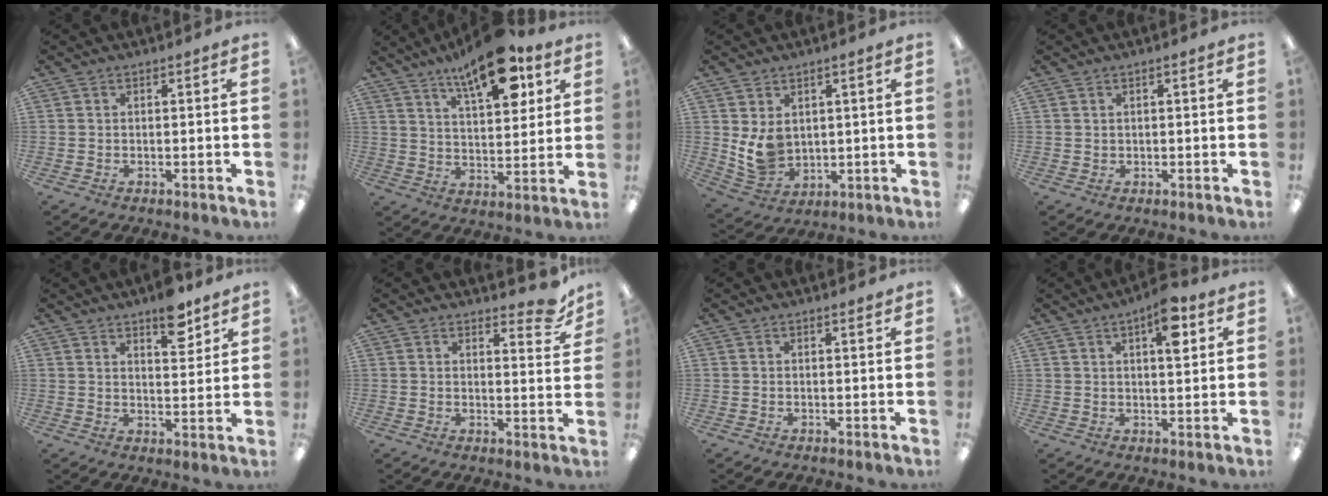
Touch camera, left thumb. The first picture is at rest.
{"total": 16.2, "force": [10.4, 6.4, 10.6], "torque": [-0.154, -0.047, 0.171]}
{"total": 7.5, "force": [2.2, 5.7, 4.2], "torque": [-0.083, -0.012, 0.043]}
{"total": 0.7, "force": [0.4, 0.4, 0.3], "torque": [-0.007, 0.004, 0.007]}
{"total": 8.3, "force": [6.0, 3.1, 4.7], "torque": [-0.051, -0.039, 0.098]}
{"total": 7.6, "force": [5.8, 2.9, 4.0], "torque": [-0.038, -0.036, 0.097]}
{"total": 0.9, "force": [0.8, 0.0, 0.4], "torque": [0.000, -0.003, 0.012]}
{"total": 8.3, "force": [4.1, 2.9, 6.6], "torque": [-0.096, -0.011, 0.064]}